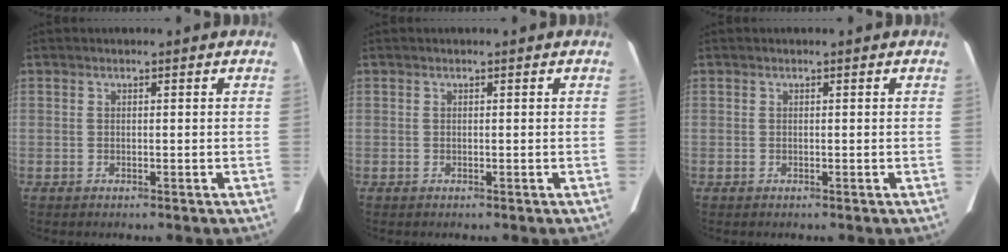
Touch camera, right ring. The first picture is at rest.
{"total": 0.0}
{"total": 0.0}